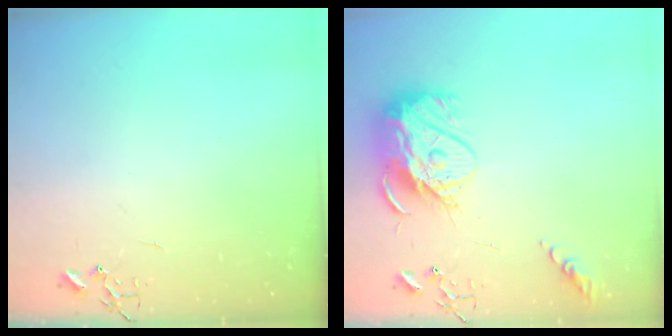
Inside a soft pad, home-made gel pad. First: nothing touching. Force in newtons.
{"total": 15.7, "press": 15.6, "slide": 1.6}